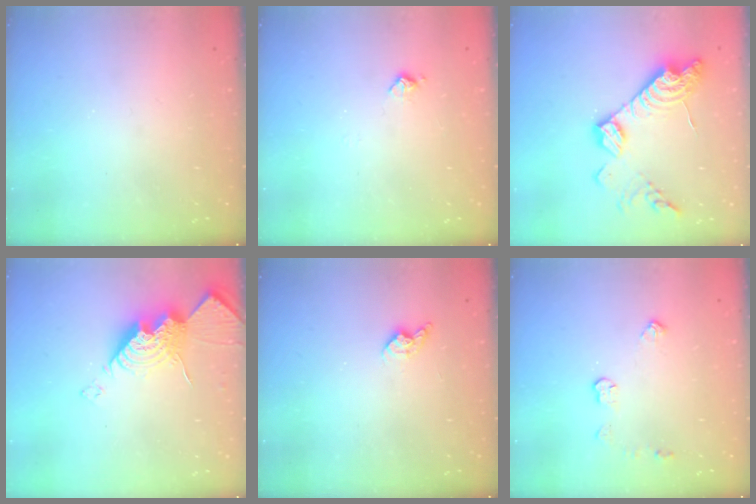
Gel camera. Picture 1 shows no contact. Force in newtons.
{"total": 5.7, "press": 5.7, "slide": 0.8}
{"total": 17.0, "press": 17.0, "slide": 1.1}
{"total": 14.5, "press": 14.4, "slide": 1.2}
{"total": 6.2, "press": 6.1, "slide": 1.0}
{"total": 5.1, "press": 5.1, "slide": 0.2}